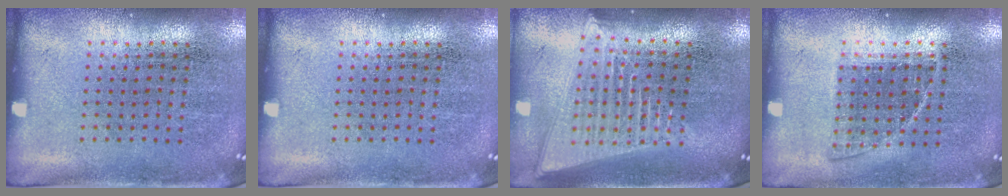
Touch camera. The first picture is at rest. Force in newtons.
{"total": 0.0}
{"total": 2.0, "press": 1.8, "slide": 0.9}
{"total": 0.8, "press": 0.7, "slide": 0.4}